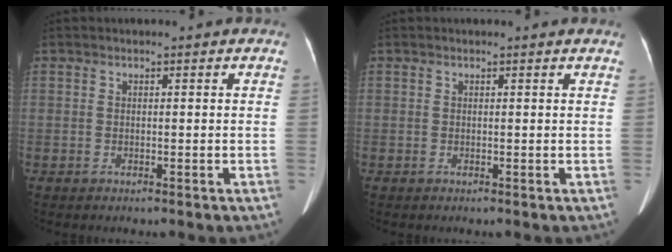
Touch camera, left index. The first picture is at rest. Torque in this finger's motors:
{"motor_torque": [0.07, 0.00, -0.06, -0.01]}